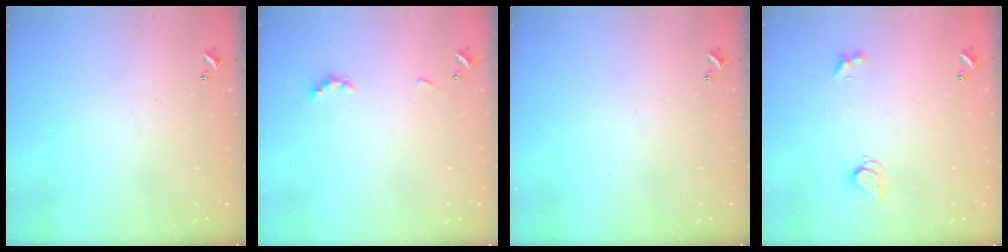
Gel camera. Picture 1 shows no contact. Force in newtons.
{"total": 2.9, "press": 2.8, "slide": 0.6}
{"total": 0.0}
{"total": 1.7, "press": 1.7, "slide": 0.4}